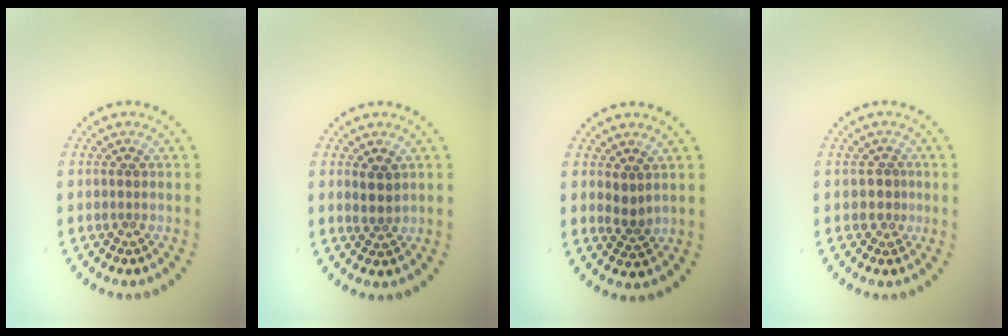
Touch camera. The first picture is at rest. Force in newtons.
{"total": 1.9, "press": 1.7, "slide": 0.9}
{"total": 1.5, "press": 1.3, "slide": 0.9}
{"total": 1.4, "press": 1.2, "slide": 0.8}